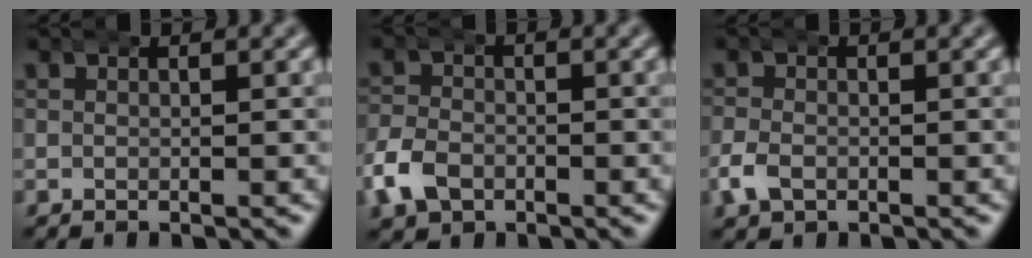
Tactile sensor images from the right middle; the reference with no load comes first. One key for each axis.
{"total": 3.5, "fx": -1.5, "fy": 2.8, "fz": 1.5, "tx": -0.040, "ty": 0.001, "tz": -0.031}
{"total": 2.1, "fx": -0.9, "fy": 1.6, "fz": 1.1, "tx": -0.032, "ty": 0.000, "tz": -0.017}